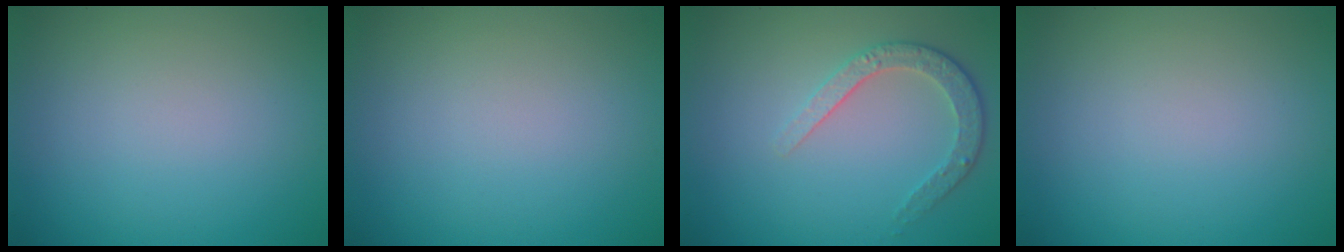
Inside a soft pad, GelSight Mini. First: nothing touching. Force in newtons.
{"total": 0.0}
{"total": 2.6, "press": 2.5, "slide": 1.0}
{"total": 0.0}